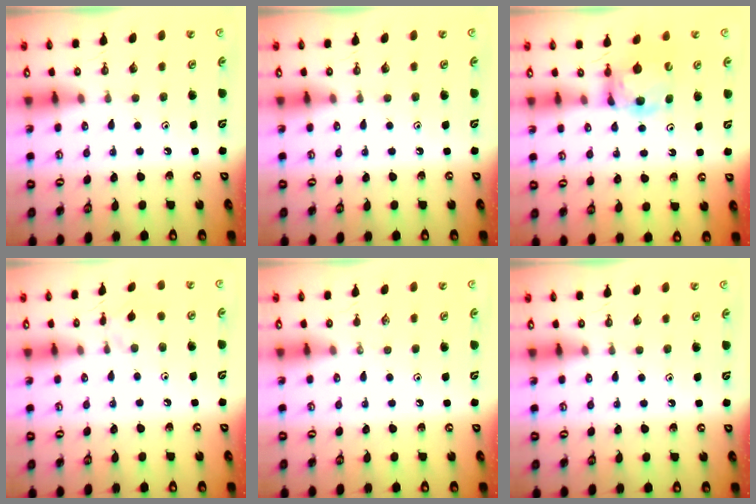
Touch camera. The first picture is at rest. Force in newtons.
{"total": 0.0}
{"total": 6.4, "press": 6.4, "slide": 0.5}
{"total": 2.4, "press": 2.4, "slide": 0.5}
{"total": 0.0}
{"total": 0.0}